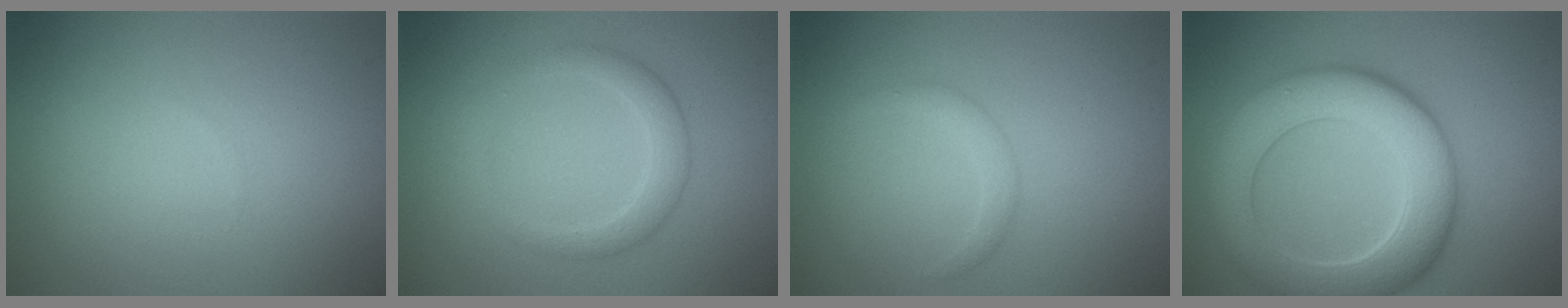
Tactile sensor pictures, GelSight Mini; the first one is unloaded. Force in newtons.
{"total": 2.6, "press": 2.6, "slide": 0.2}
{"total": 1.3, "press": 1.3, "slide": 0.1}
{"total": 8.9, "press": 8.8, "slide": 0.7}